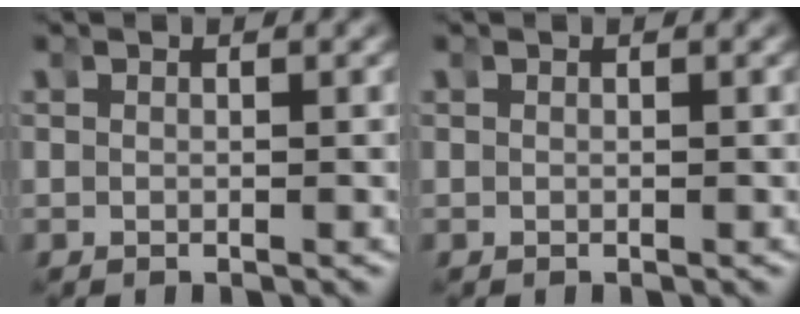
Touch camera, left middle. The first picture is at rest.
{"total": 0.0}